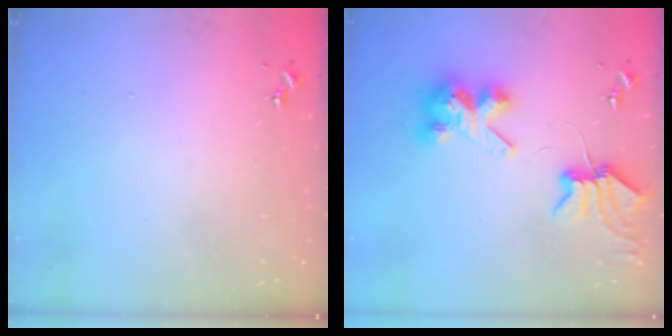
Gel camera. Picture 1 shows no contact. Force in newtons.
{"total": 9.8, "press": 9.7, "slide": 1.3}